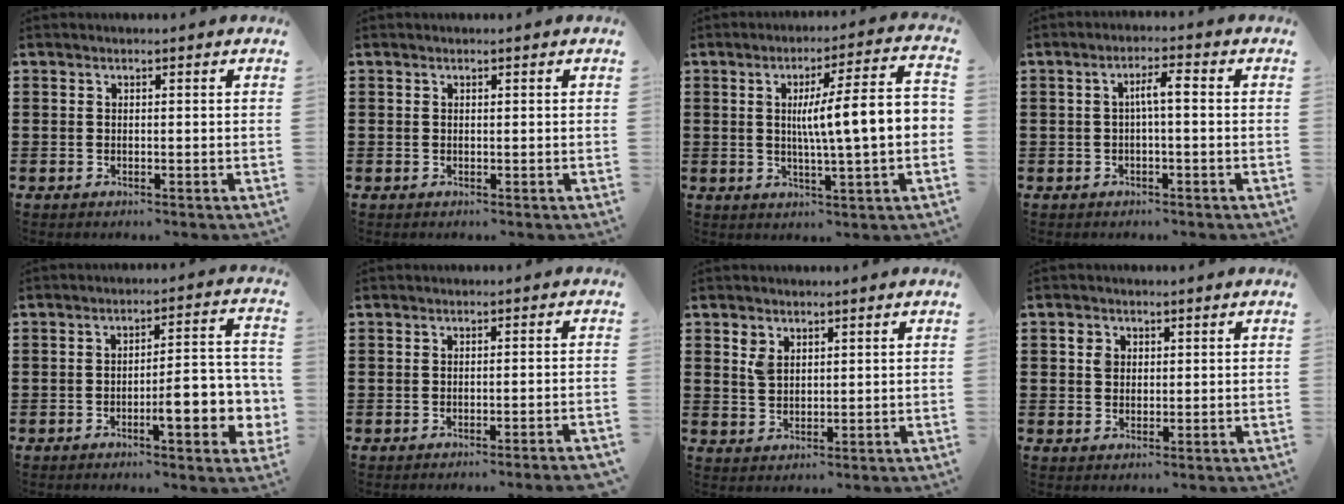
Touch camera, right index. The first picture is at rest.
{"total": 0.0}
{"total": 10.1, "force": [0.4, 0.9, 10.1], "torque": [-0.167, -0.007, -0.002]}
{"total": 3.1, "force": [-0.2, 0.5, 3.1], "torque": [-0.059, 0.008, -0.007]}
{"total": 8.4, "force": [-2.8, 2.1, 7.6], "torque": [-0.105, -0.009, -0.048]}
{"total": 1.6, "force": [-1.2, -0.4, 0.8], "torque": [-0.014, -0.001, -0.024]}
{"total": 2.7, "force": [1.7, 1.6, 1.4], "torque": [-0.033, 0.004, 0.033]}
{"total": 2.2, "force": [0.6, 1.8, 1.0], "torque": [-0.027, 0.009, 0.011]}